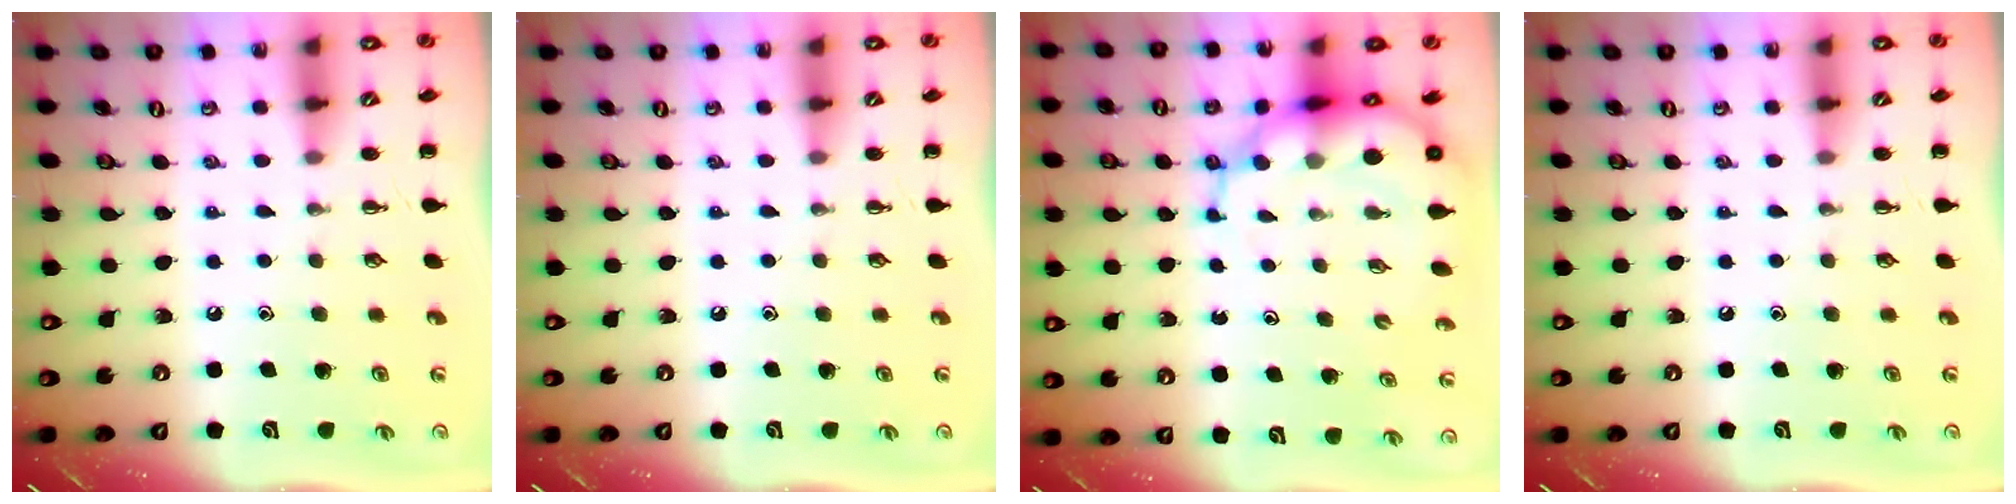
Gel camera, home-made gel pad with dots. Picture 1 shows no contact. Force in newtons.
{"total": 0.0}
{"total": 10.5, "press": 10.1, "slide": 2.8}
{"total": 0.0}